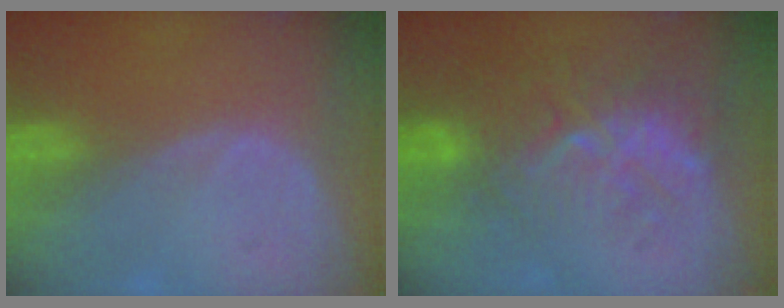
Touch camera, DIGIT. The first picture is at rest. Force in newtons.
{"total": 9.2, "press": 8.6, "slide": 3.4}